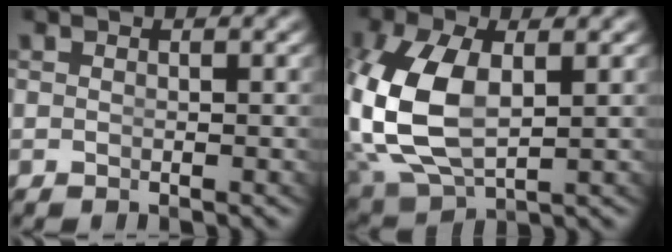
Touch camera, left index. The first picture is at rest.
{"total": 9.1, "force": [0.2, 6.2, 6.6], "torque": [-0.192, -0.042, 0.036]}